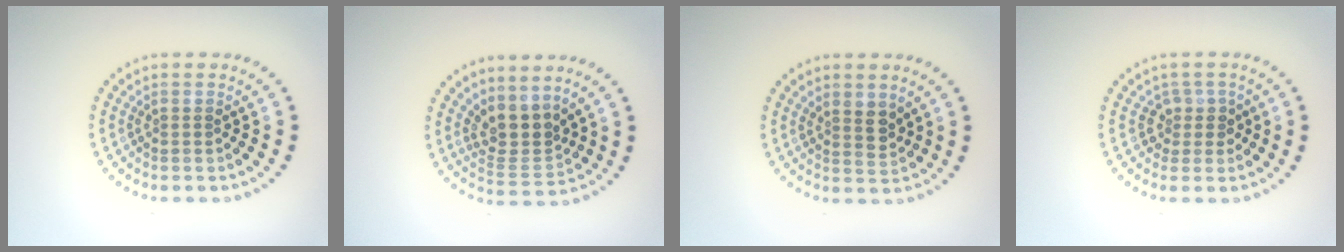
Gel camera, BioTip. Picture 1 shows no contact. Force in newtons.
{"total": 3.3, "press": 2.5, "slide": 2.1}
{"total": 2.1, "press": 1.8, "slide": 0.9}
{"total": 1.9, "press": 1.4, "slide": 1.3}